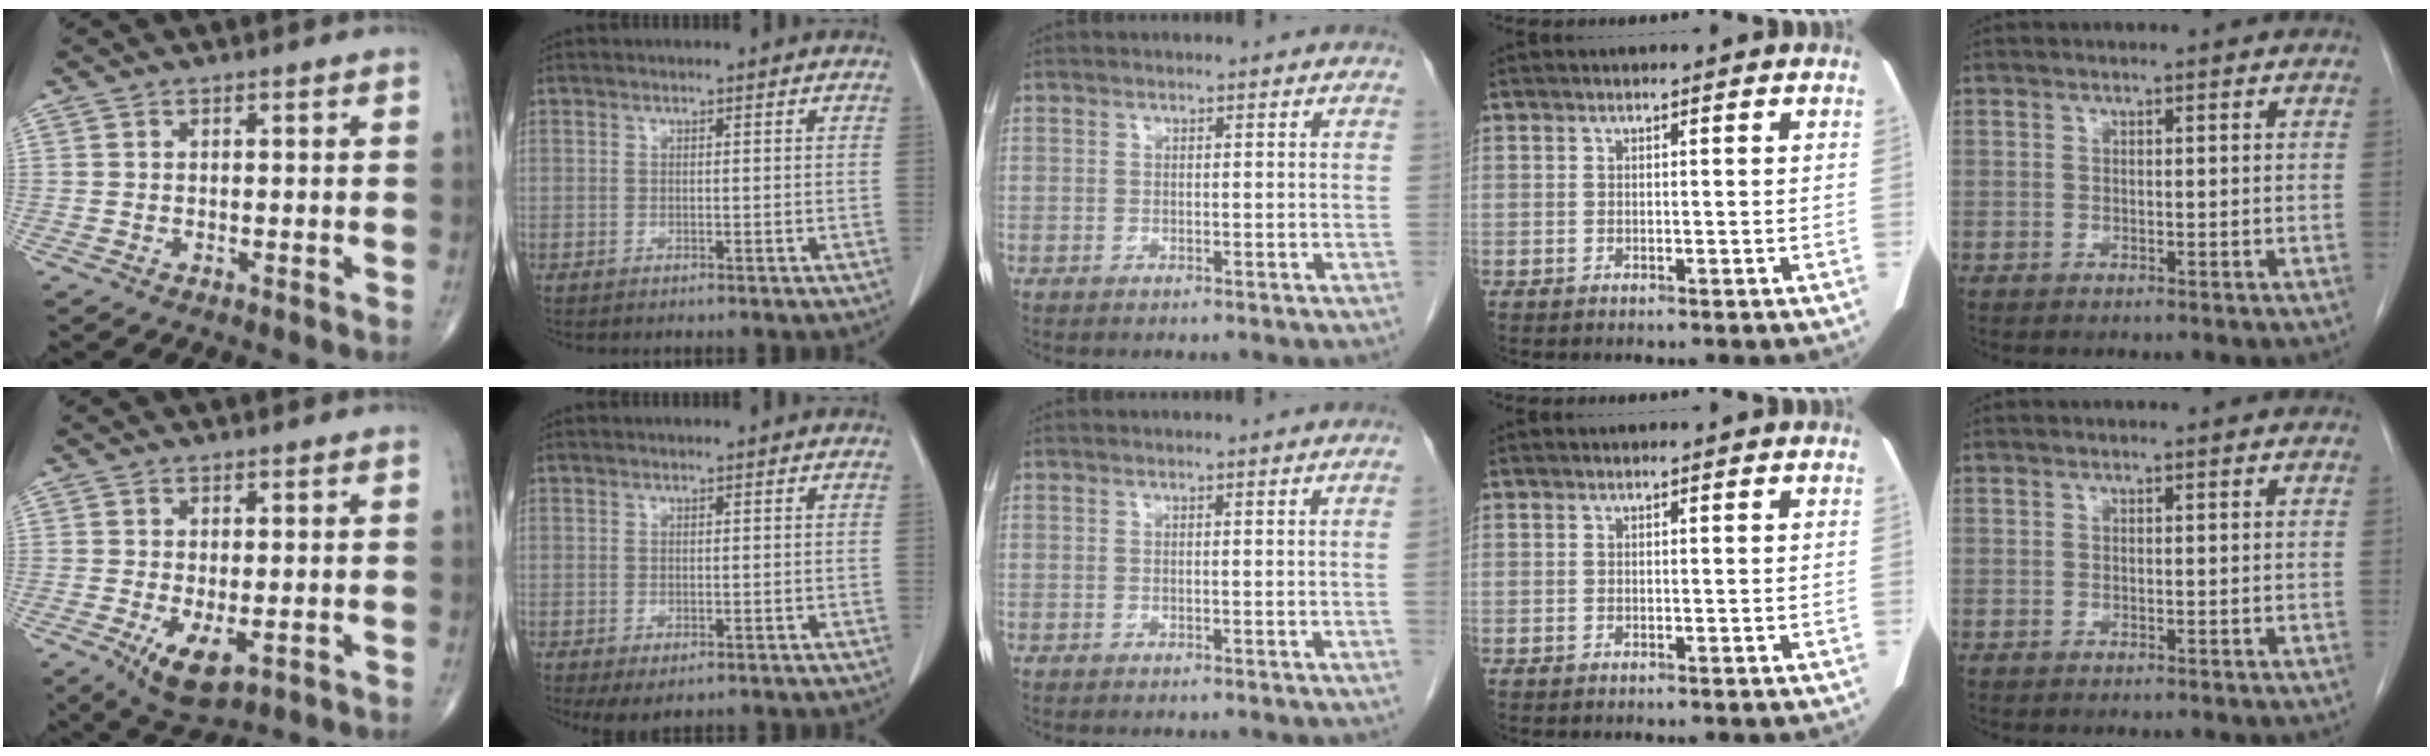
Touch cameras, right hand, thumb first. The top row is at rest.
{"thumb": {"total": 6.7, "force": [-2.1, 3.0, 5.6], "torque": [-0.098, -0.017, -0.025]}, "index": {"total": 2.5, "force": [-1.4, 1.3, 1.7], "torque": [-0.024, -0.006, -0.009]}, "middle": {"total": 0.8, "force": [-0.1, -0.4, 0.6], "torque": [-0.005, 0.001, -0.003]}}